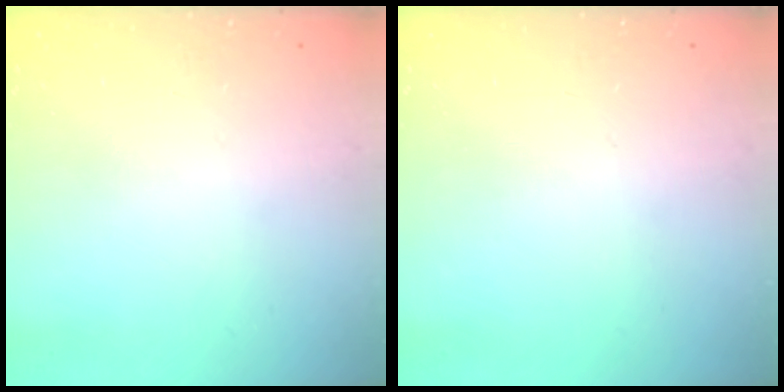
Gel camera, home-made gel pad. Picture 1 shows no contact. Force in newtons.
{"total": 0.0}